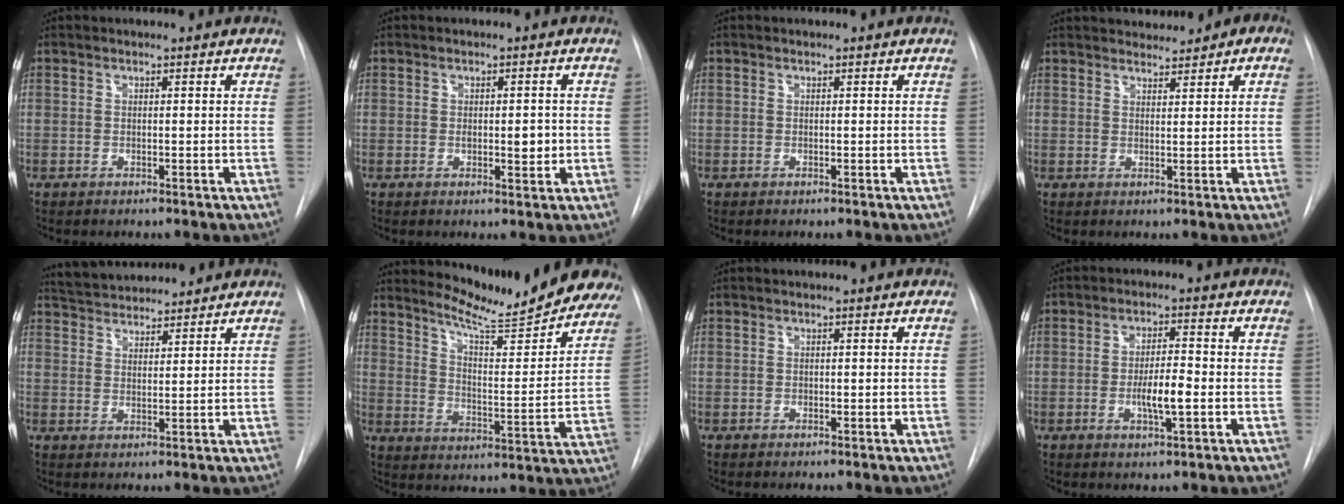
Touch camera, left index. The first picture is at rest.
{"total": 2.9, "force": [-0.7, 1.1, 2.6], "torque": [-0.037, -0.008, -0.008]}
{"total": 0.0}
{"total": 4.8, "force": [3.9, 1.7, 2.3], "torque": [-0.029, 0.013, 0.053]}
{"total": 7.7, "force": [7.4, 1.4, 1.6], "torque": [-0.032, 0.021, 0.123]}
{"total": 18.5, "force": [17.0, 1.7, 6.9], "torque": [-0.098, -0.071, 0.223]}
{"total": 0.6, "force": [-0.5, 0.1, 0.0], "torque": [0.005, -0.004, -0.009]}
{"total": 5.3, "force": [-1.8, 0.9, 4.9], "torque": [-0.091, -0.008, -0.029]}